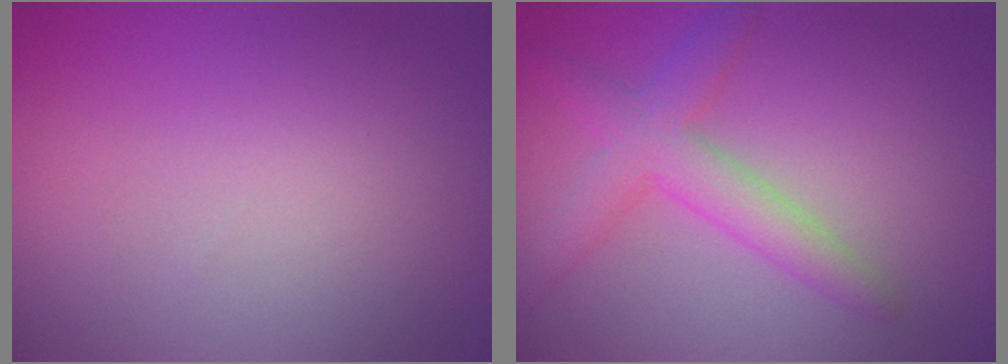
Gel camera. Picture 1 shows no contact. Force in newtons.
{"total": 3.9, "press": 3.9, "slide": 0.1}